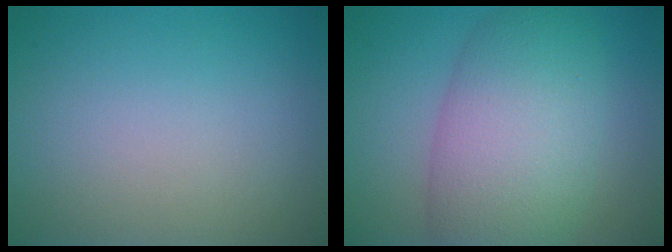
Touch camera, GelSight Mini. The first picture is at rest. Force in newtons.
{"total": 9.5, "press": 9.5, "slide": 0.5}